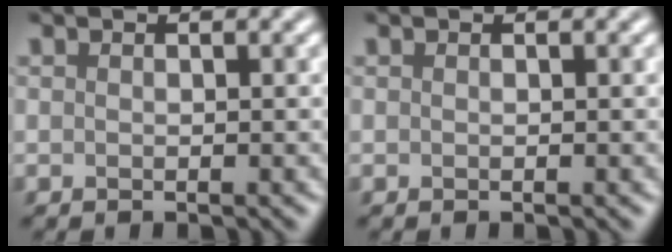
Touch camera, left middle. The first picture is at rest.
{"total": 0.0}